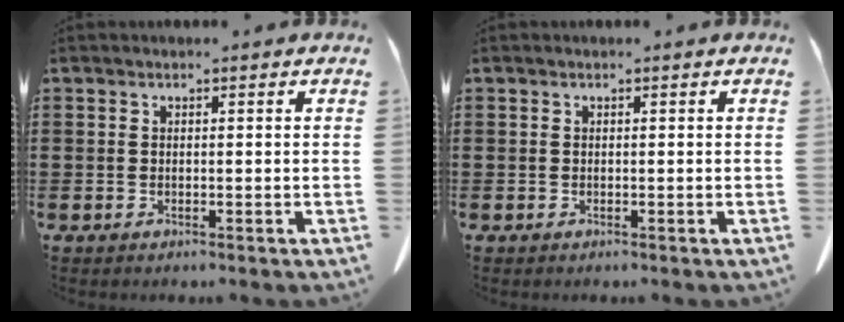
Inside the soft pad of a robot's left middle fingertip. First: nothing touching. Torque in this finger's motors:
{"motor_torque": [-2.14, 0.00, 0.05, -0.01]}